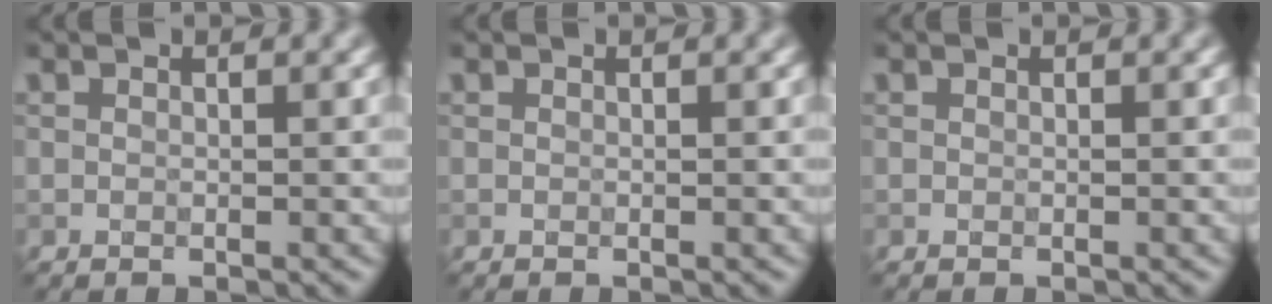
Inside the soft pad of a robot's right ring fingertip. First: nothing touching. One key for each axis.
{"total": 0.0}
{"total": 0.0}